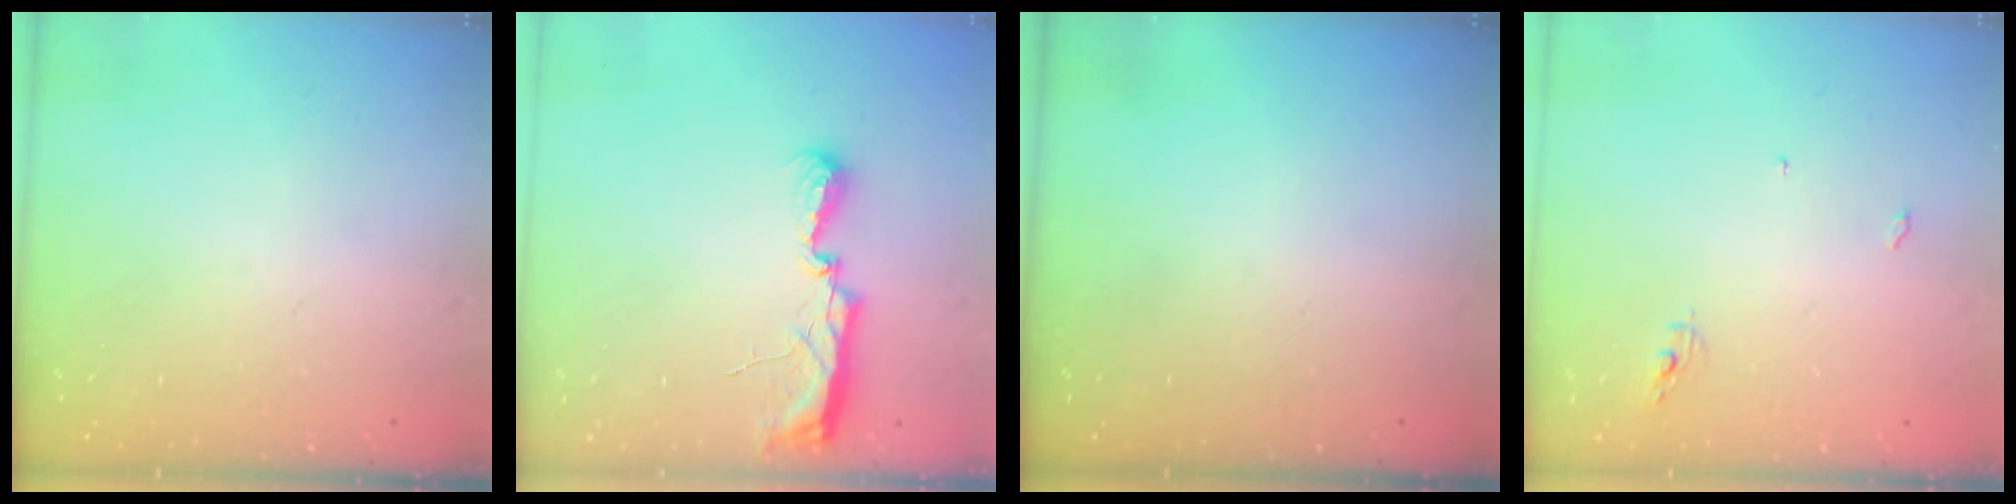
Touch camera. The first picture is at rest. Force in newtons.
{"total": 11.5, "press": 10.2, "slide": 5.3}
{"total": 0.0}
{"total": 3.4, "press": 3.4, "slide": 0.0}